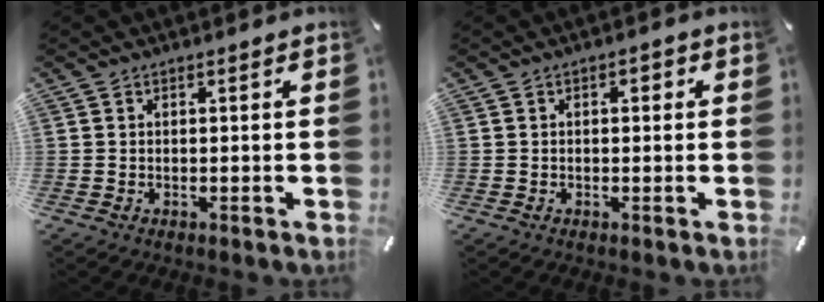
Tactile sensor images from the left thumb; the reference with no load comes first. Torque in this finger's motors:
{"motor_torque": [0.17, 0.48, 0.23, -0.18, 0.04]}